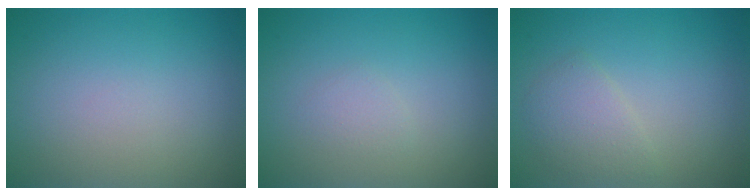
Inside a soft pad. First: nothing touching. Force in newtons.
{"total": 0.9, "press": 0.9, "slide": 0.0}
{"total": 2.2, "press": 2.2, "slide": 0.0}